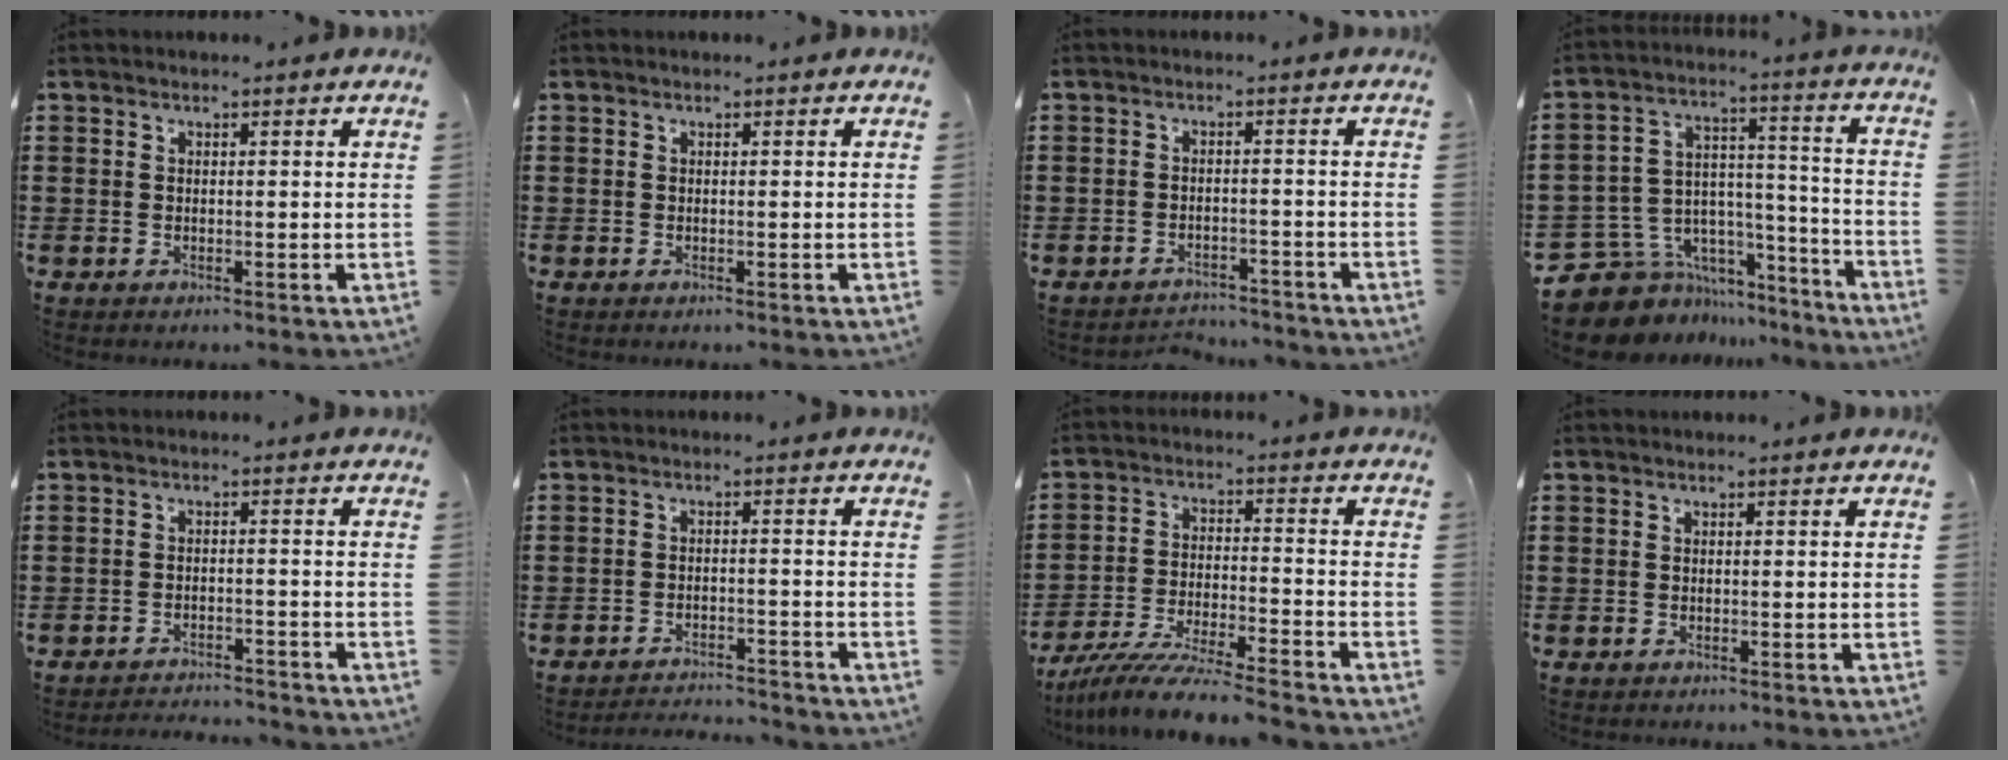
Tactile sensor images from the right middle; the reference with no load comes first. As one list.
[{"total": 0.0}, {"total": 2.5, "force": [-2.5, 0.4, -0.3], "torque": [-0.003, 0.001, -0.056]}, {"total": 9.0, "force": [-6.9, 5.6, 1.6], "torque": [-0.058, 0.001, -0.127]}, {"total": 2.6, "force": [-2.6, 0.1, 0.1], "torque": [-0.007, 0.000, -0.056]}, {"total": 2.8, "force": [-2.8, 0.1, 0.2], "torque": [-0.008, 0.000, -0.058]}, {"total": 8.3, "force": [-7.8, -0.2, 3.0], "torque": [-0.060, -0.002, -0.152]}, {"total": 0.0}]